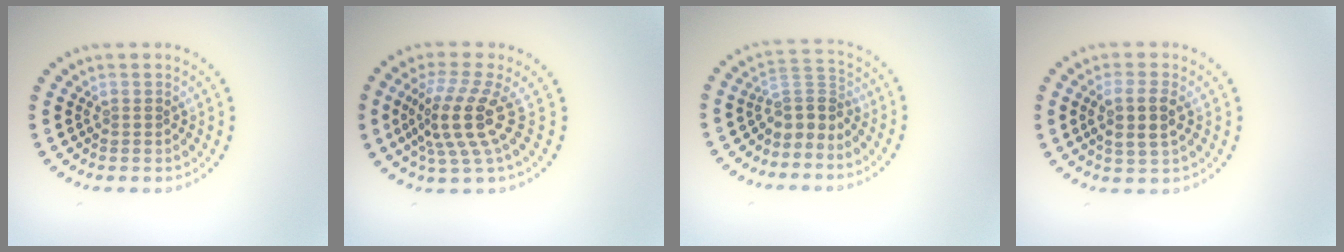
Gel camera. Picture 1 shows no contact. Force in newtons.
{"total": 4.6, "press": 3.4, "slide": 3.1}
{"total": 3.0, "press": 2.1, "slide": 2.1}
{"total": 3.1, "press": 2.9, "slide": 1.2}